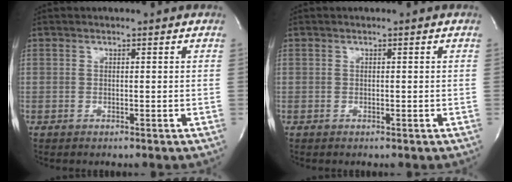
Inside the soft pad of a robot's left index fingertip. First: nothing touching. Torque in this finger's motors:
{"motor_torque": [-0.30, 0.07, -0.06, -0.01]}